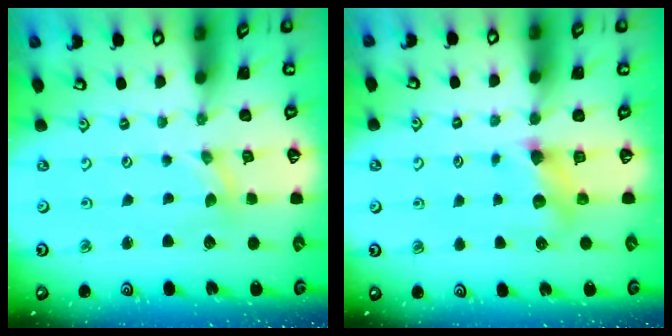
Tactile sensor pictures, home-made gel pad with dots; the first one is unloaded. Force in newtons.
{"total": 6.6, "press": 6.6, "slide": 0.2}